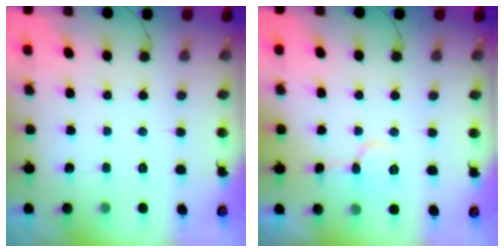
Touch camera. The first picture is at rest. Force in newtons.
{"total": 6.7, "press": 6.7, "slide": 0.7}